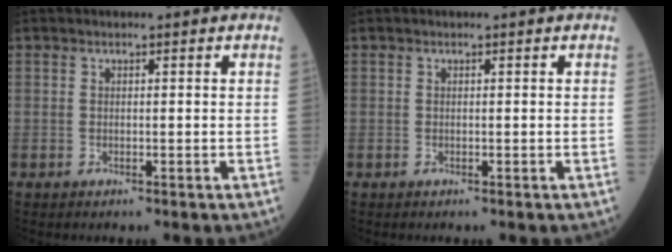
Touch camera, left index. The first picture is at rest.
{"total": 0.0}